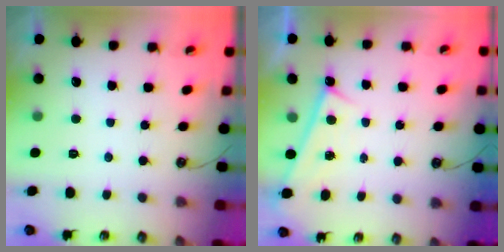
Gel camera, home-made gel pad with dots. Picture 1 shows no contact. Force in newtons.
{"total": 0.6, "press": 0.1, "slide": 0.6}